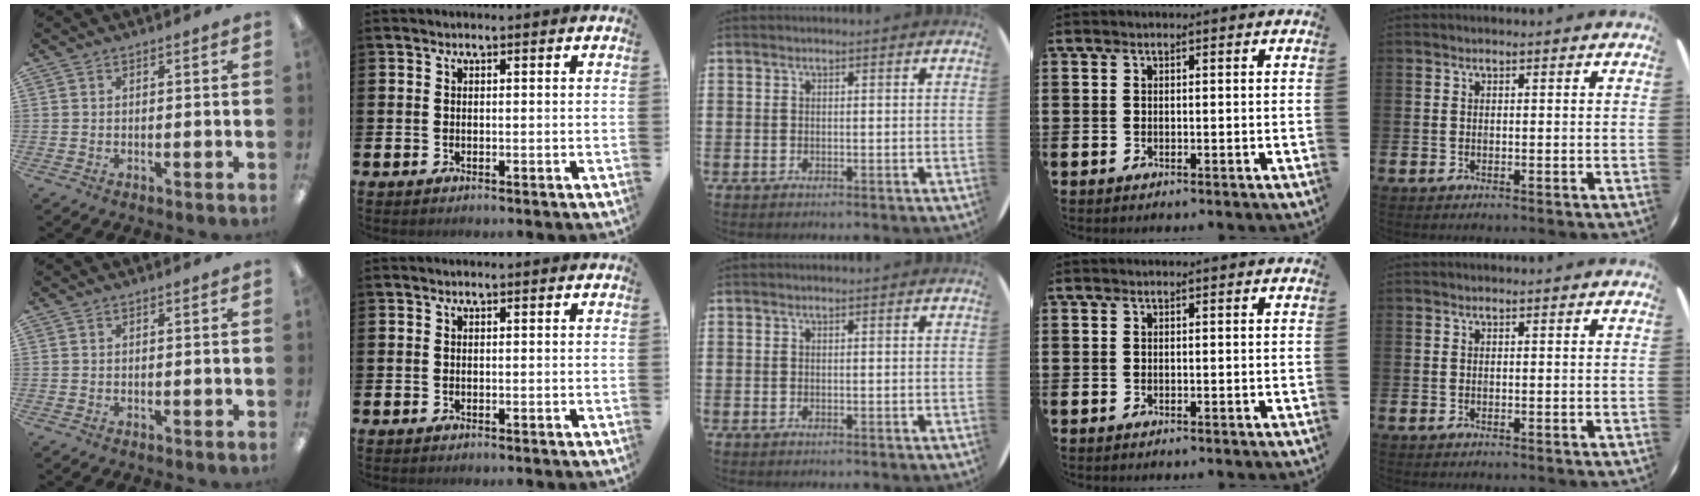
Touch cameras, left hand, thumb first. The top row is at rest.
{}